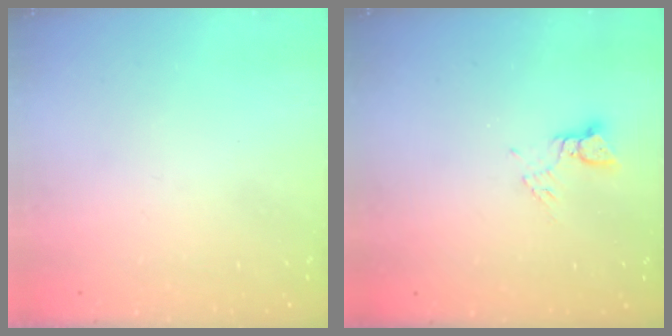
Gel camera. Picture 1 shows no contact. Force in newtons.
{"total": 2.7, "press": 2.7, "slide": 0.2}